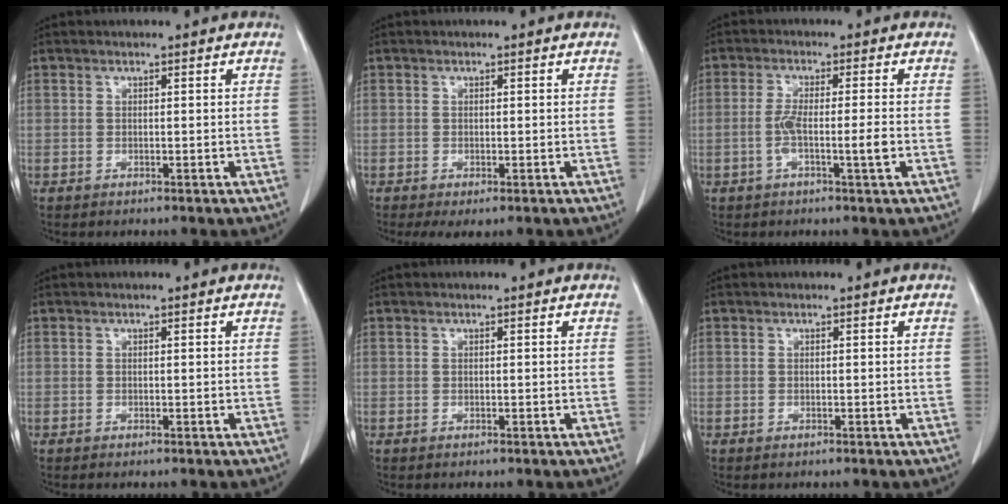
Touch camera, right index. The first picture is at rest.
{"total": 1.5, "force": [-0.6, 0.8, 1.2], "torque": [-0.020, -0.003, -0.005]}
{"total": 4.4, "force": [-1.2, -0.2, 4.2], "torque": [-0.086, -0.001, -0.022]}
{"total": 0.0}
{"total": 0.0}
{"total": 0.0}